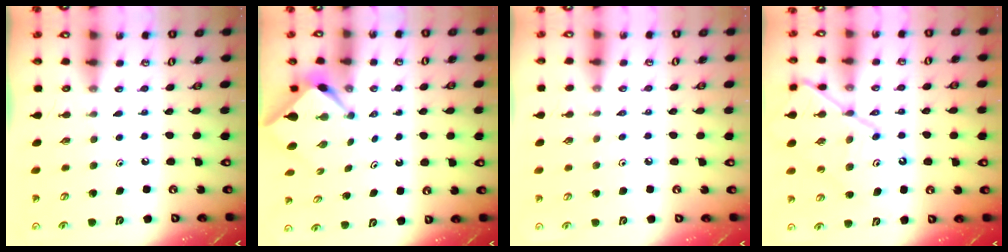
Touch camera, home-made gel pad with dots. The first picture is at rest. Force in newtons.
{"total": 2.7, "press": 2.7, "slide": 0.3}
{"total": 2.0, "press": 2.0, "slide": 0.5}
{"total": 14.9, "press": 14.8, "slide": 1.7}